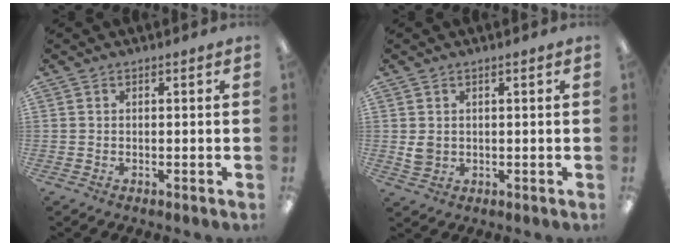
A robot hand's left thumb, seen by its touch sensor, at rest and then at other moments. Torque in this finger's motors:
{"motor_torque": [-0.22, 0.17, 0.26, -0.03, 0.00]}